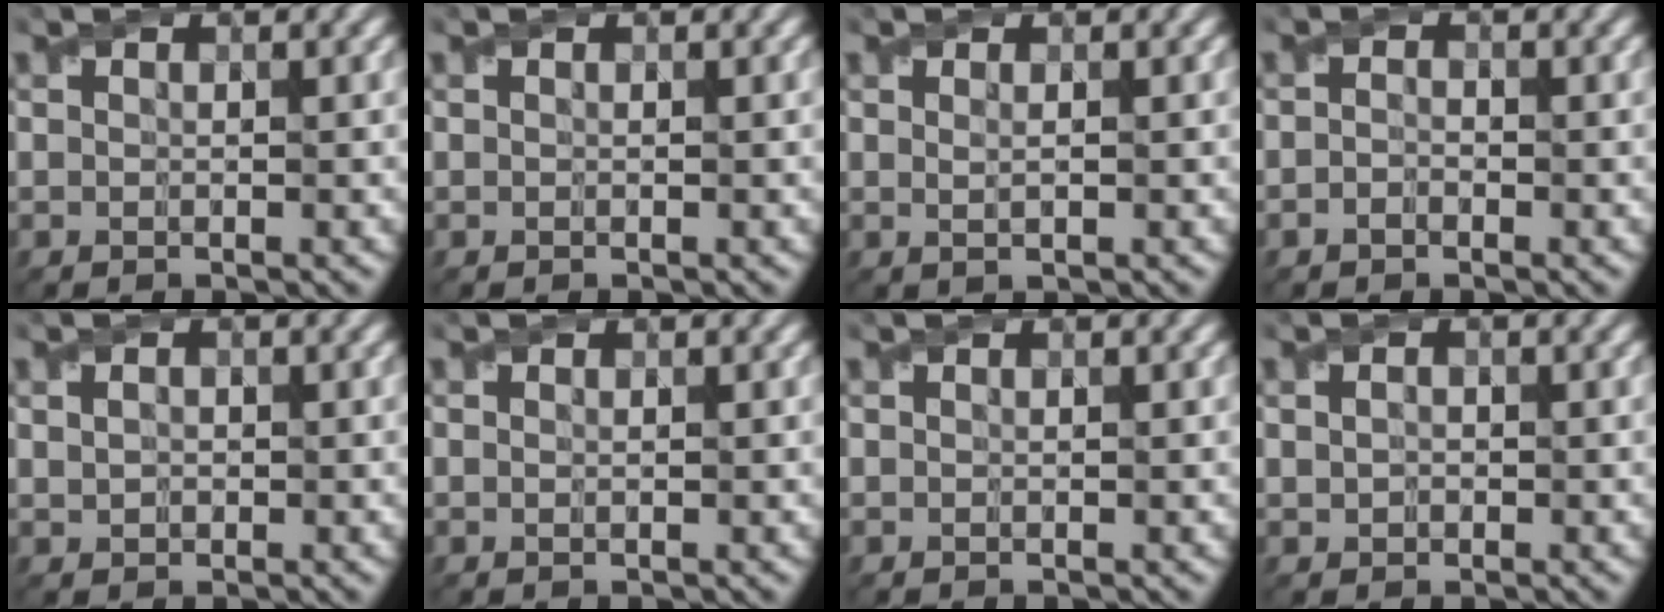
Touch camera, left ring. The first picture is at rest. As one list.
[{"total": 0.0}, {"total": 1.0, "force": [0.2, 0.3, 0.9], "torque": [-0.017, 0.000, 0.003]}, {"total": 0.9, "force": [-0.5, 0.6, 0.5], "torque": [-0.011, 0.000, -0.013]}, {"total": 1.3, "force": [0.3, 1.1, 0.7], "torque": [-0.015, 0.003, 0.006]}, {"total": 0.0}, {"total": 0.0}, {"total": 1.1, "force": [0.0, 0.9, 0.5], "torque": [-0.009, -0.001, 0.003]}]